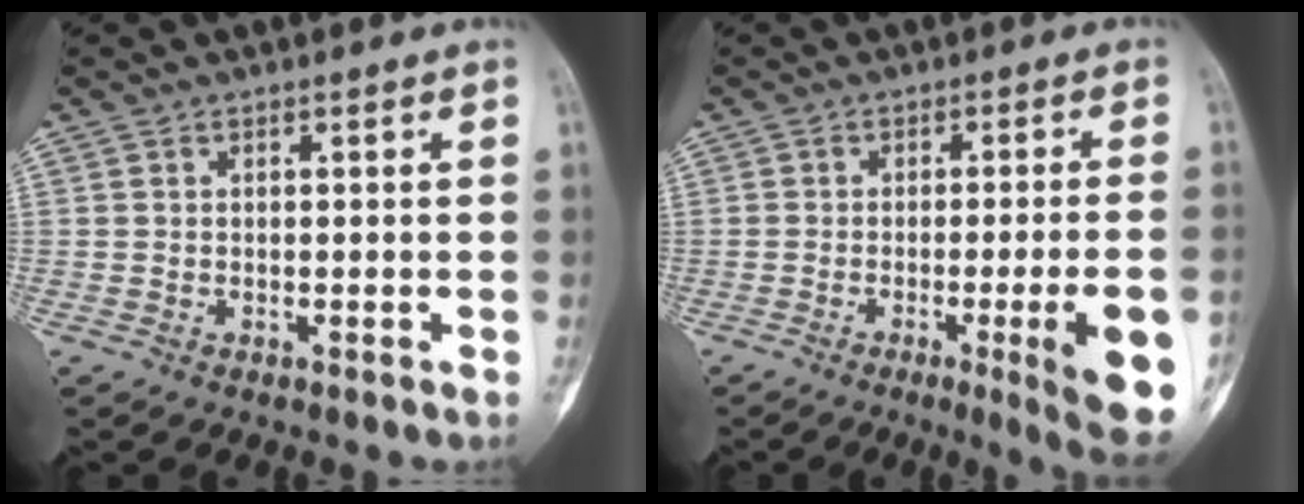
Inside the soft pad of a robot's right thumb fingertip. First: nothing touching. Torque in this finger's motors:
{"motor_torque": [1.43, 1.28, 1.30, -0.50, 0.26]}